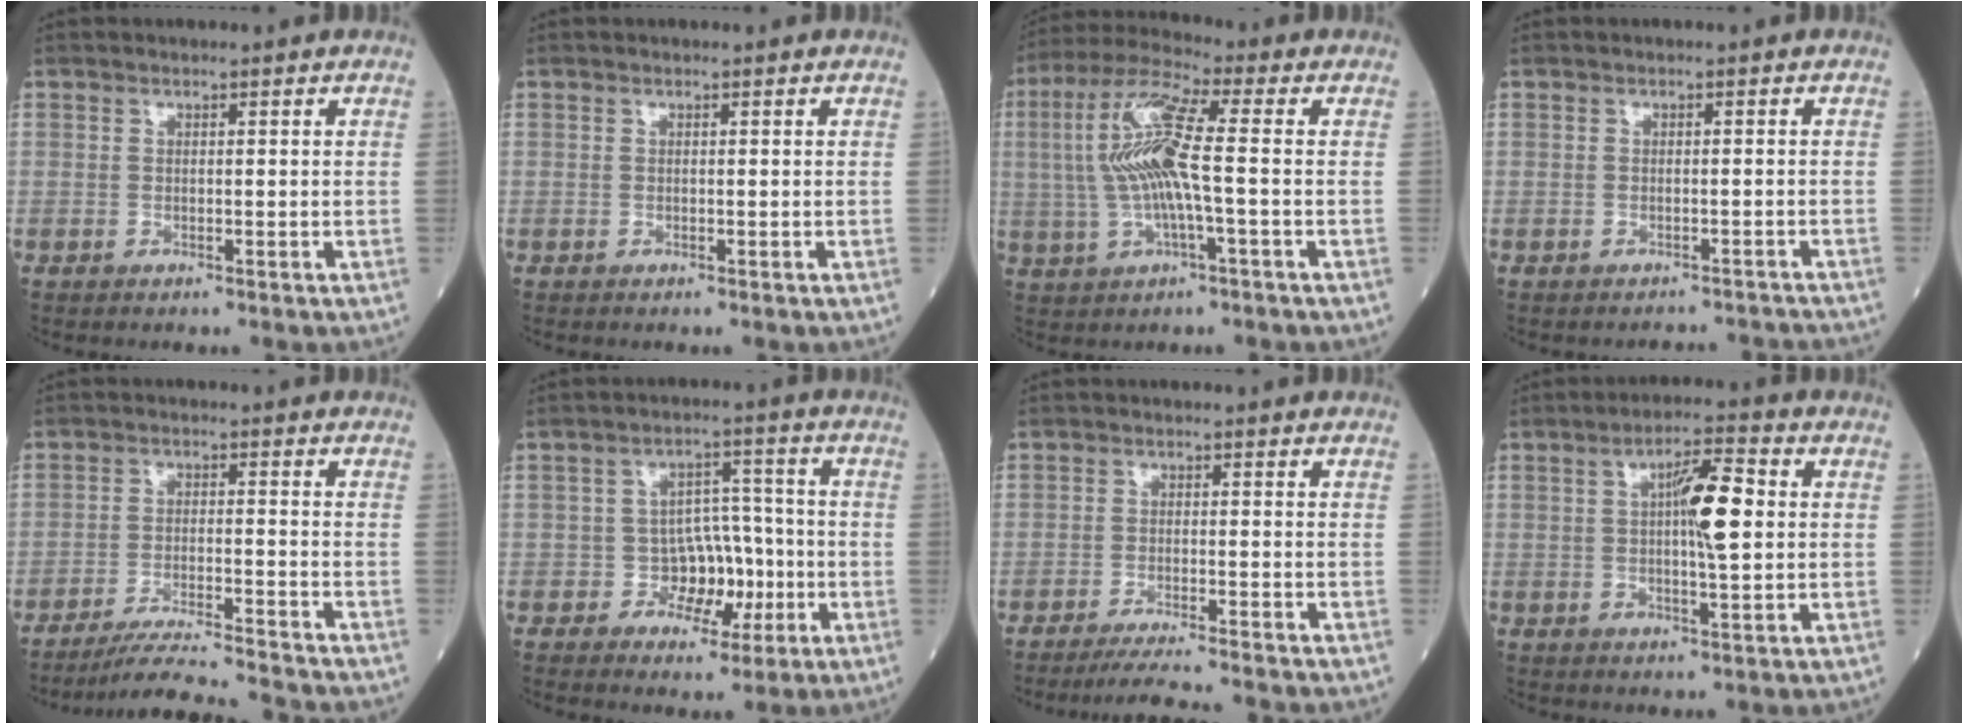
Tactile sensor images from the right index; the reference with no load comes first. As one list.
[{"total": 0.0}, {"total": 11.4, "force": [0.1, 1.3, 11.4], "torque": [-0.241, 0.017, -0.002]}, {"total": 4.2, "force": [-4.2, 0.6, 0.1], "torque": [0.003, 0.001, -0.044]}, {"total": 11.6, "force": [-10.9, -1.4, 3.6], "torque": [-0.055, -0.018, -0.180]}, {"total": 6.5, "force": [-1.9, 4.8, 4.0], "torque": [-0.047, 0.020, -0.028]}, {"total": 9.0, "force": [-8.2, -0.5, 3.7], "torque": [-0.043, -0.018, -0.125]}, {"total": 7.9, "force": [1.0, 1.2, 7.8], "torque": [-0.127, 0.012, 0.014]}]